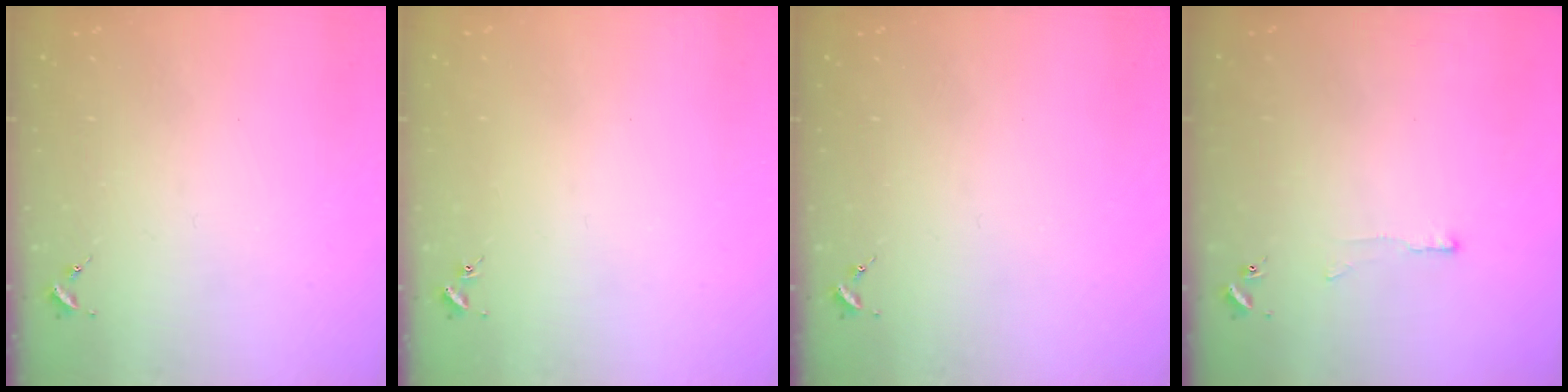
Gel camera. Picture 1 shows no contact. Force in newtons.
{"total": 0.9, "press": 0.9, "slide": 0.2}
{"total": 0.0}
{"total": 3.3, "press": 3.3, "slide": 0.3}